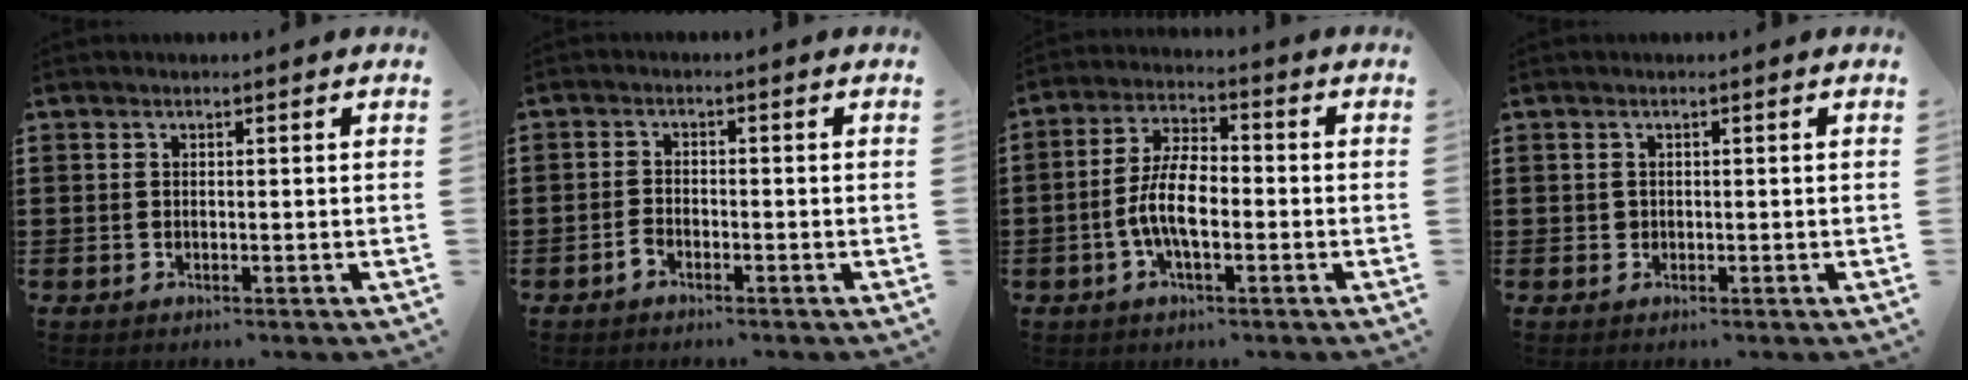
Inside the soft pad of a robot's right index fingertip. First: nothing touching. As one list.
[{"total": 1.9, "force": [-1.4, 0.8, 1.0], "torque": [-0.022, 0.001, -0.027]}, {"total": 7.3, "force": [-1.8, 3.0, 6.4], "torque": [-0.143, 0.001, -0.041]}, {"total": 0.7, "force": [0.1, 0.6, 0.2], "torque": [-0.004, 0.004, 0.002]}]